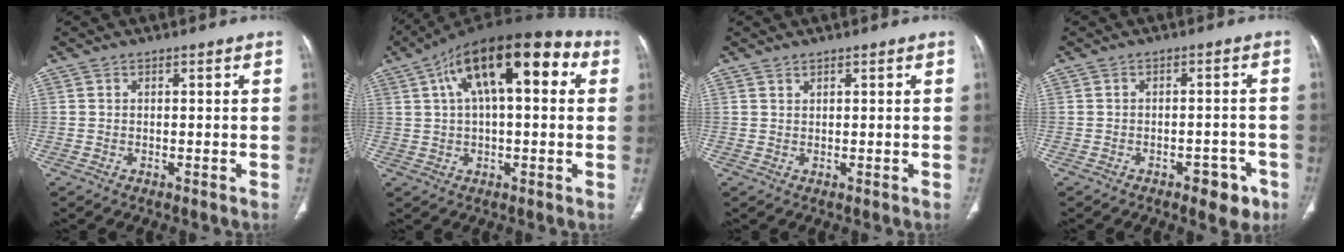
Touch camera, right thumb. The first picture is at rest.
{"total": 19.7, "force": [6.3, 8.5, 16.6], "torque": [-0.248, 0.038, 0.093]}
{"total": 0.6, "force": [0.6, 0.1, 0.1], "torque": [-0.003, -0.006, 0.012]}
{"total": 5.5, "force": [-3.1, 2.9, 3.6], "torque": [-0.023, 0.019, -0.035]}